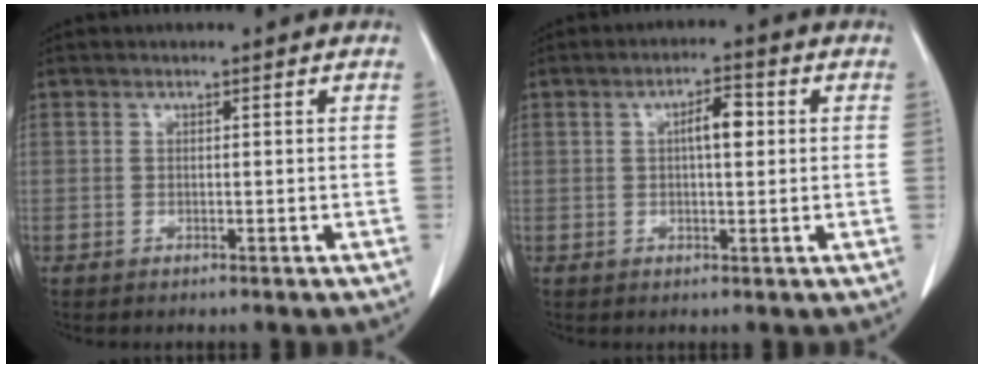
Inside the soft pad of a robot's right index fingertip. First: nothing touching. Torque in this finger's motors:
{"motor_torque": [0.65, 0.12, 0.14, 0.06]}